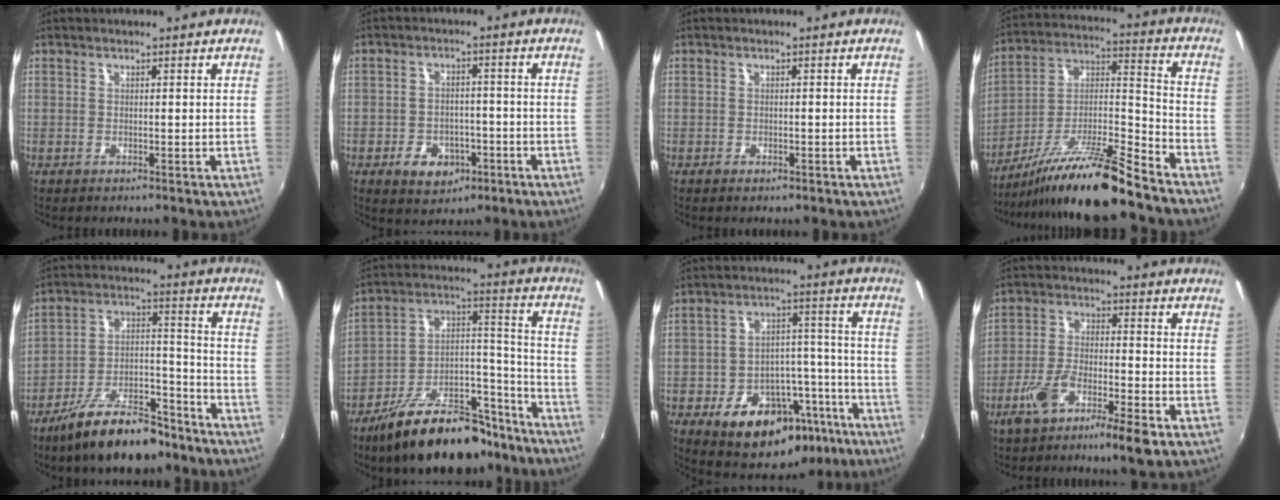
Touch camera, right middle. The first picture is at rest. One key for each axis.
{"total": 7.6, "fx": -3.9, "fy": 5.4, "fz": 3.6, "tx": -0.091, "ty": 0.013, "tz": -0.046}
{"total": 1.3, "fx": -0.9, "fy": 0.6, "fz": 0.7, "tx": -0.012, "ty": -0.003, "tz": -0.014}
{"total": 16.5, "fx": -13.1, "fy": 0.3, "fz": 10.0, "tx": -0.176, "ty": 0.006, "tz": -0.239}
{"total": 16.4, "fx": -11.8, "fy": 6.3, "fz": 9.4, "tx": -0.163, "ty": 0.015, "tz": -0.186}
{"total": 22.7, "fx": -16.5, "fy": 9.5, "fz": 12.4, "tx": -0.193, "ty": 0.040, "tz": -0.243}
{"total": 20.8, "fx": -12.1, "fy": 12.7, "fz": 11.2, "tx": -0.202, "ty": 0.038, "tz": -0.147}
{"total": 9.5, "fx": -5.9, "fy": 1.6, "fz": 7.2, "tx": -0.152, "ty": -0.007, "tz": -0.108}